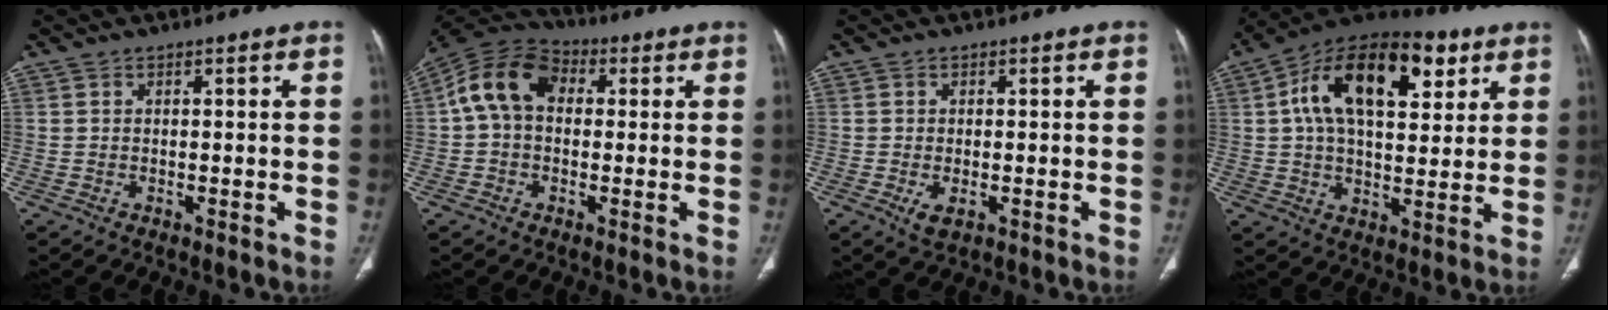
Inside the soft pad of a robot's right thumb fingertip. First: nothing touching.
{"total": 11.3, "force": [1.2, 8.2, 7.6], "torque": [-0.133, 0.034, 0.008]}
{"total": 2.6, "force": [-0.8, 1.2, 2.1], "torque": [-0.042, -0.005, -0.010]}
{"total": 21.6, "force": [7.5, 11.5, 16.7], "torque": [-0.249, 0.009, 0.114]}